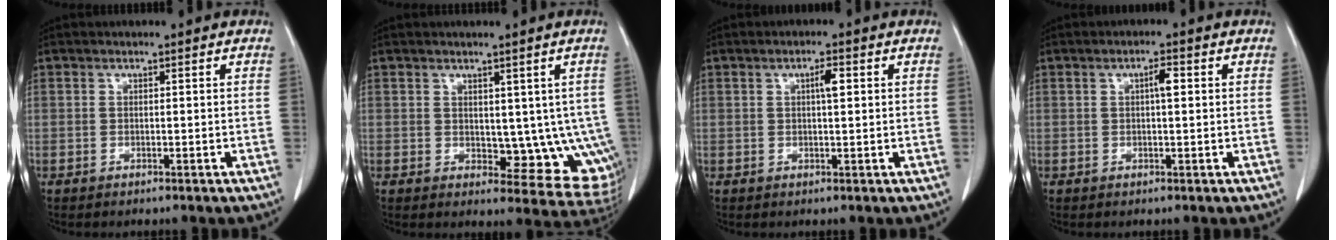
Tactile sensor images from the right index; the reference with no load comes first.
{"total": 9.3, "force": [0.8, 5.0, 7.8], "torque": [-0.073, -0.007, 0.023]}
{"total": 2.3, "force": [0.6, 0.4, 2.2], "torque": [-0.037, 0.003, 0.009]}
{"total": 2.2, "force": [0.4, 0.4, 2.1], "torque": [-0.036, 0.004, 0.007]}